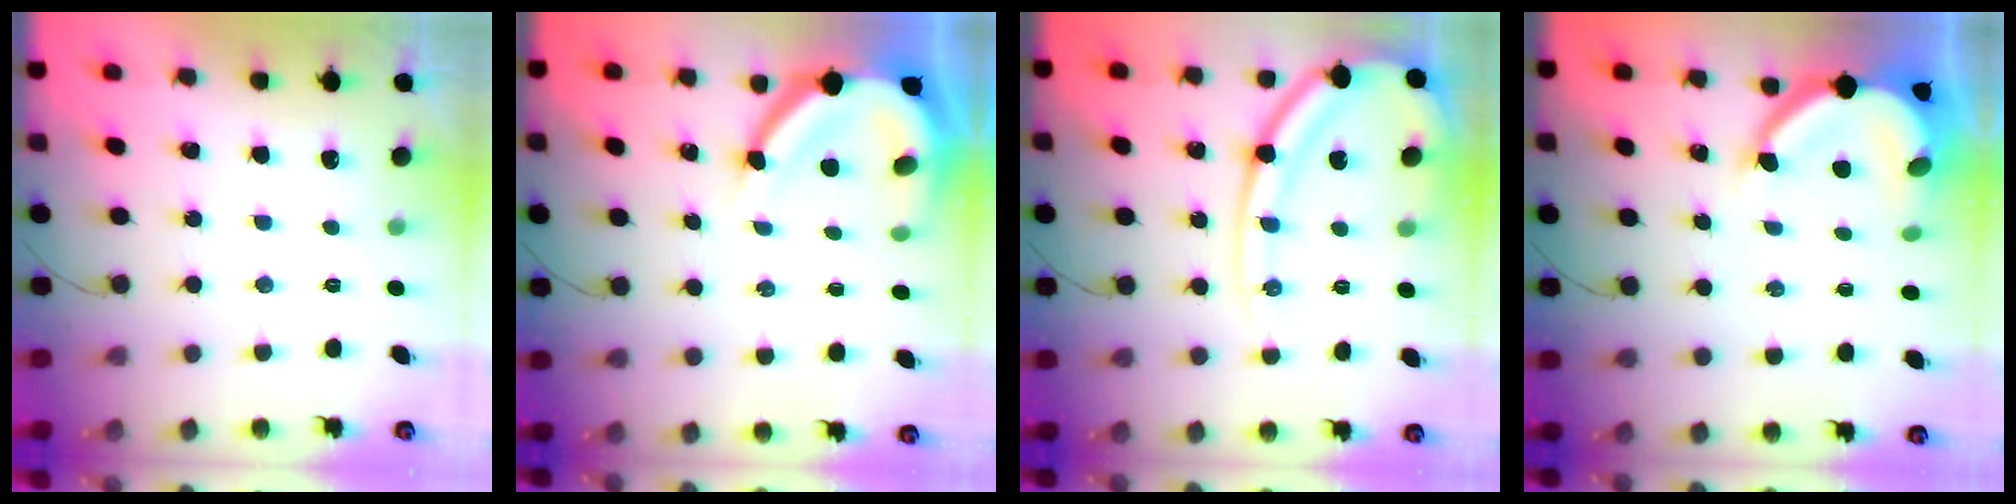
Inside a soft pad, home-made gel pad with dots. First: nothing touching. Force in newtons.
{"total": 10.3, "press": 10.2, "slide": 1.2}
{"total": 16.1, "press": 16.0, "slide": 2.0}
{"total": 10.9, "press": 10.8, "slide": 0.9}